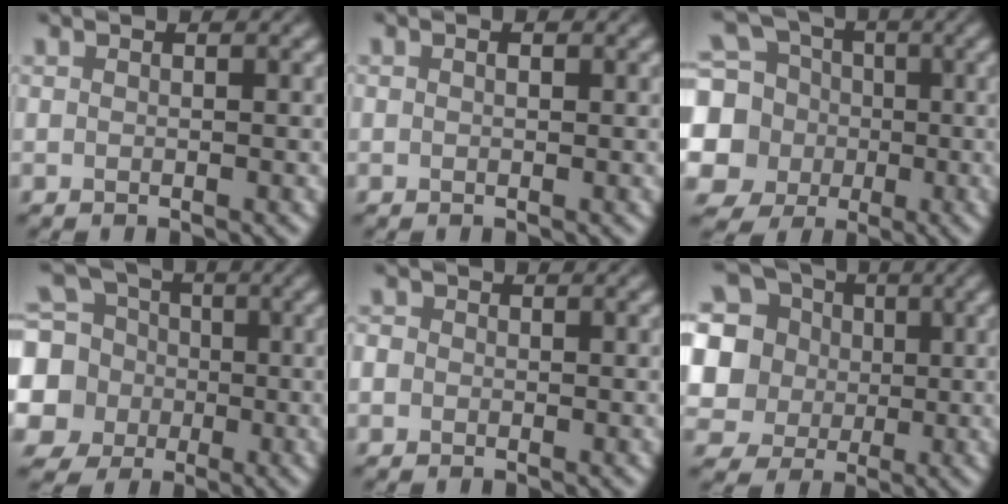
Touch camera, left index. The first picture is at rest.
{"total": 0.7, "force": [0.1, 0.4, 0.6], "torque": [-0.007, 0.002, 0.000]}
{"total": 11.4, "force": [0.2, 10.5, 4.5], "torque": [-0.146, 0.016, -0.021]}
{"total": 10.1, "force": [0.0, 9.4, 3.8], "torque": [-0.120, 0.016, -0.032]}
{"total": 1.7, "force": [0.1, 1.6, 0.6], "torque": [-0.003, 0.012, -0.013]}
{"total": 14.6, "force": [3.6, 12.9, 5.7], "torque": [-0.173, 0.033, 0.049]}